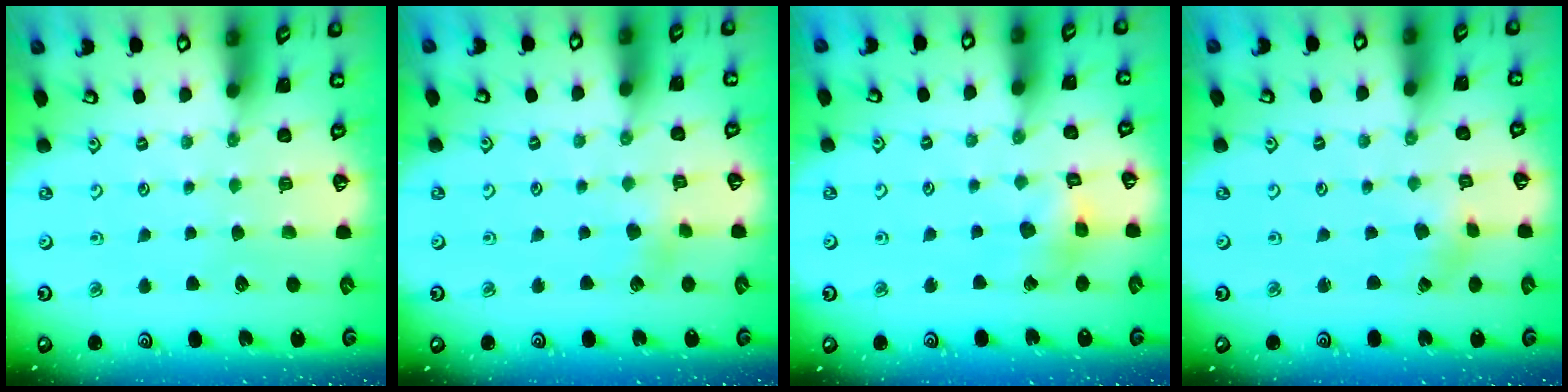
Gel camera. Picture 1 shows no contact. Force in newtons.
{"total": 3.3, "press": 3.2, "slide": 0.7}
{"total": 7.0, "press": 7.0, "slide": 0.6}
{"total": 1.1, "press": 1.1, "slide": 0.2}